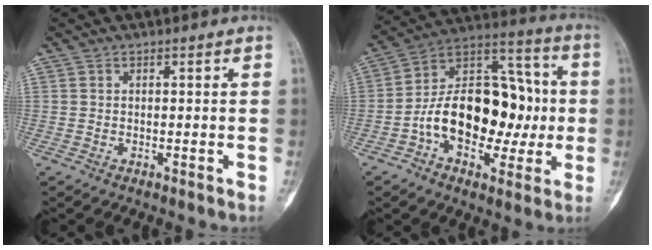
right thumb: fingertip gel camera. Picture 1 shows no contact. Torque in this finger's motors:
{"motor_torque": [1.83, 2.42, 1.56, -0.89, 0.36]}